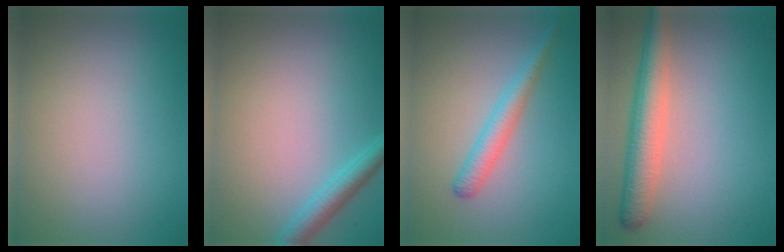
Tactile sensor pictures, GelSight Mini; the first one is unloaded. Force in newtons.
{"total": 2.4, "press": 2.4, "slide": 0.1}
{"total": 2.7, "press": 2.7, "slide": 0.0}
{"total": 5.2, "press": 5.2, "slide": 0.2}